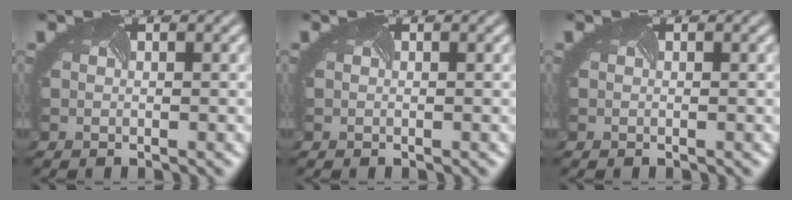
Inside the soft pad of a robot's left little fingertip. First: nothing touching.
{"total": 0.0}
{"total": 0.0}